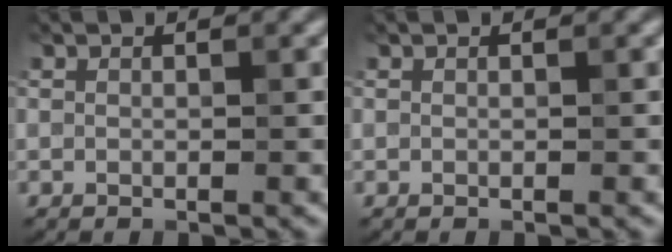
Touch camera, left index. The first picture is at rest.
{"total": 0.0}